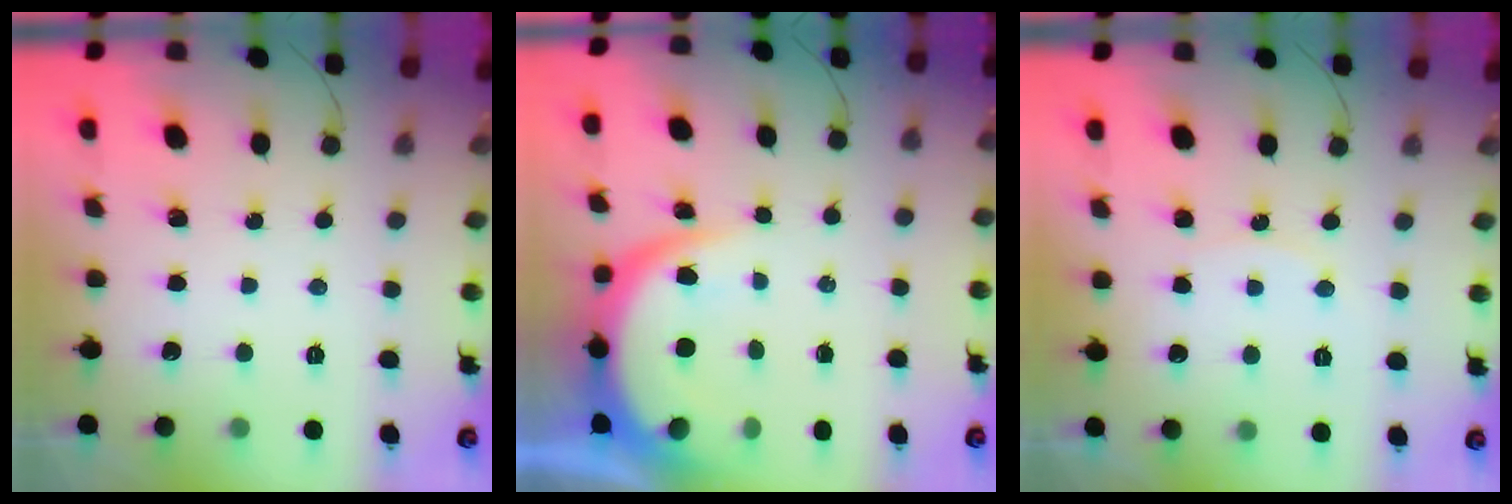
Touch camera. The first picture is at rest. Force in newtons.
{"total": 9.1, "press": 9.1, "slide": 1.1}
{"total": 5.8, "press": 5.8, "slide": 0.6}